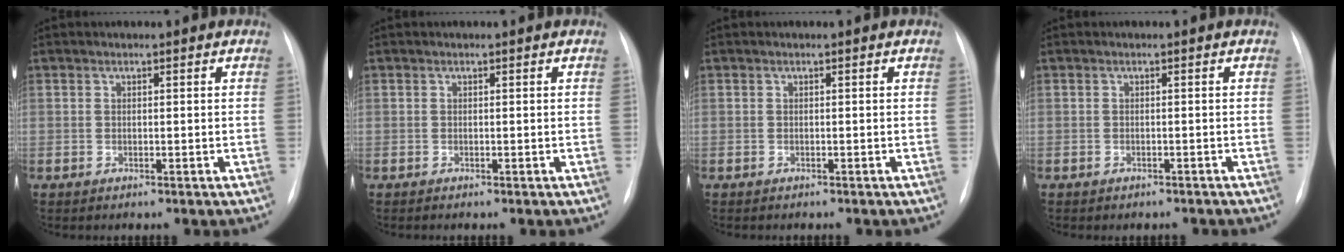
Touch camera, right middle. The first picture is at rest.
{"total": 0.0}
{"total": 1.0, "force": [-0.9, 0.3, 0.4], "torque": [-0.010, -0.002, -0.010]}
{"total": 2.4, "force": [-2.1, 1.0, 0.6], "torque": [-0.010, -0.002, -0.023]}